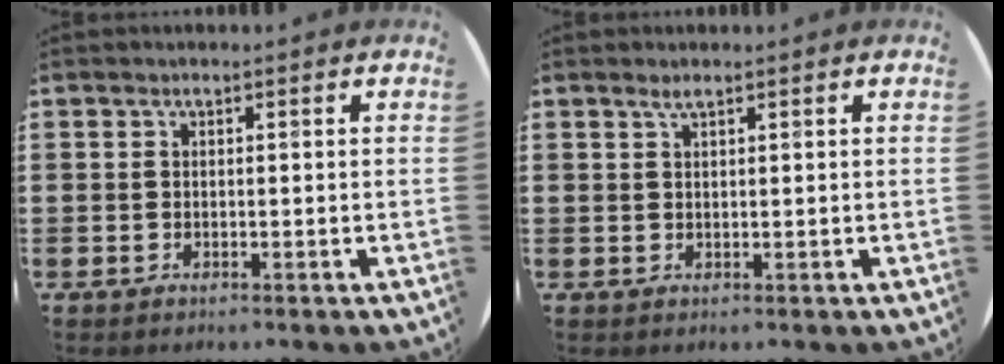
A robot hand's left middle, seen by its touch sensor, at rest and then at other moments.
{"total": 1.0, "force": [0.7, 0.0, 0.6], "torque": [-0.013, 0.002, 0.013]}